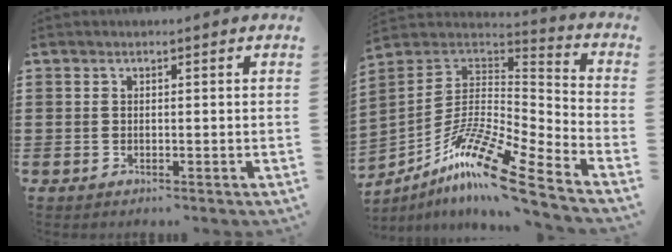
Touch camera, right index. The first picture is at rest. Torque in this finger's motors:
{"motor_torque": [-0.14, -0.03, -0.21, -0.21]}